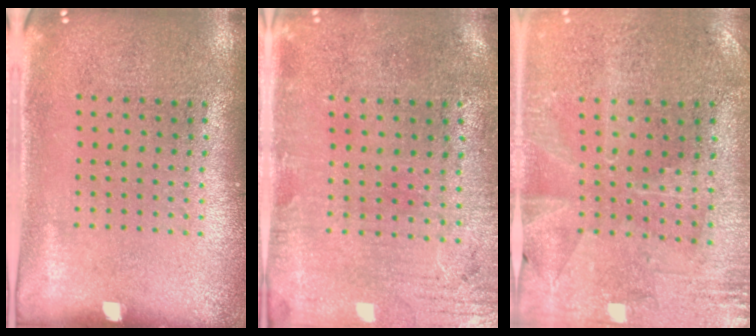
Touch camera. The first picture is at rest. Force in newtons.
{"total": 0.5, "press": 0.2, "slide": 0.5}
{"total": 0.5, "press": 0.5, "slide": 0.3}